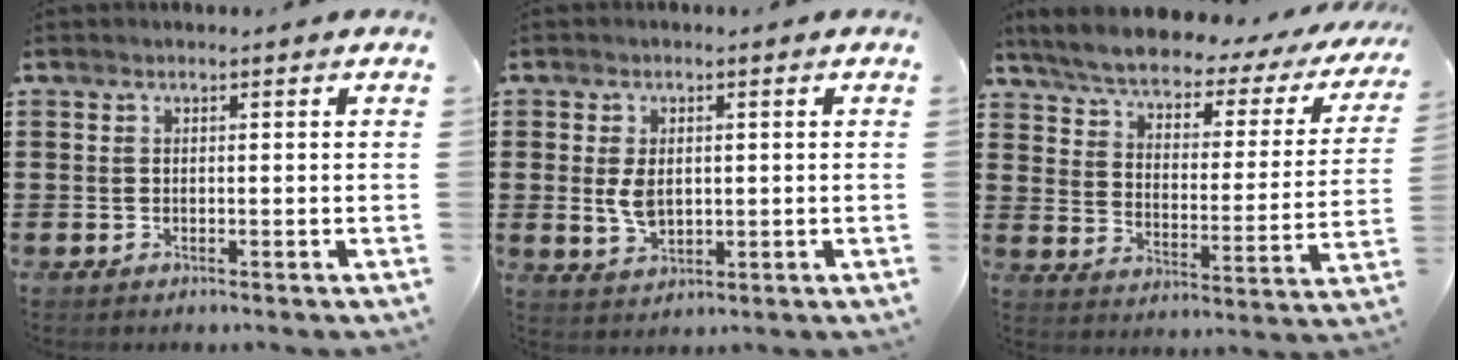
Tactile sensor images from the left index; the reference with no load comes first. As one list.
[{"total": 4.2, "force": [0.4, 2.6, 3.3], "torque": [-0.082, 0.001, 0.003]}, {"total": 4.9, "force": [4.3, 1.0, 2.1], "torque": [-0.067, -0.033, 0.066]}]